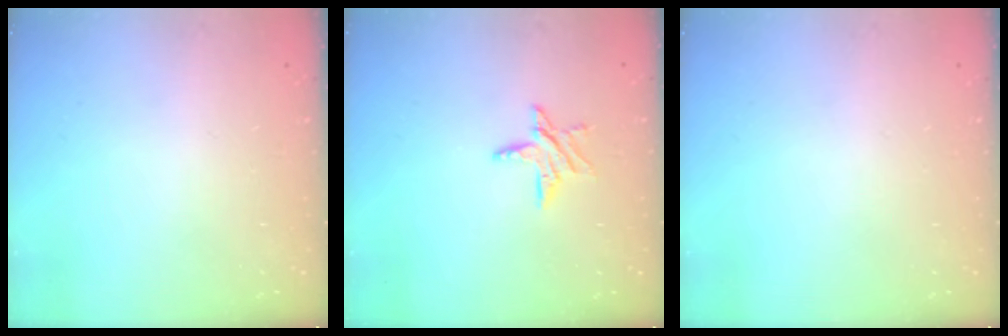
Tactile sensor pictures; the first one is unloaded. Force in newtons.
{"total": 6.5, "press": 6.5, "slide": 0.2}
{"total": 0.0}